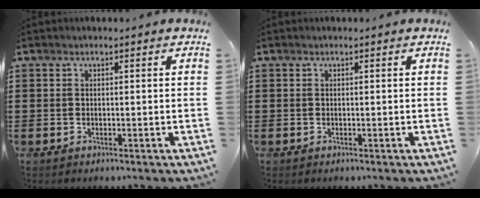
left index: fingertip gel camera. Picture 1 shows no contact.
{"total": 0.0}